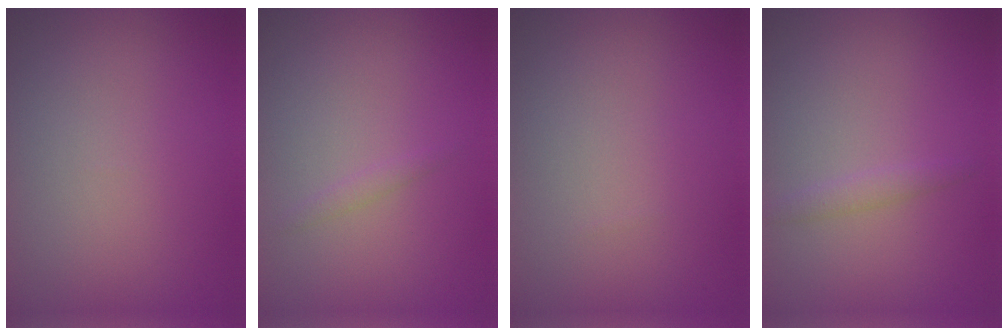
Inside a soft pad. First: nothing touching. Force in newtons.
{"total": 0.7, "press": 0.7, "slide": 0.0}
{"total": 0.0}
{"total": 1.0, "press": 1.0, "slide": 0.1}